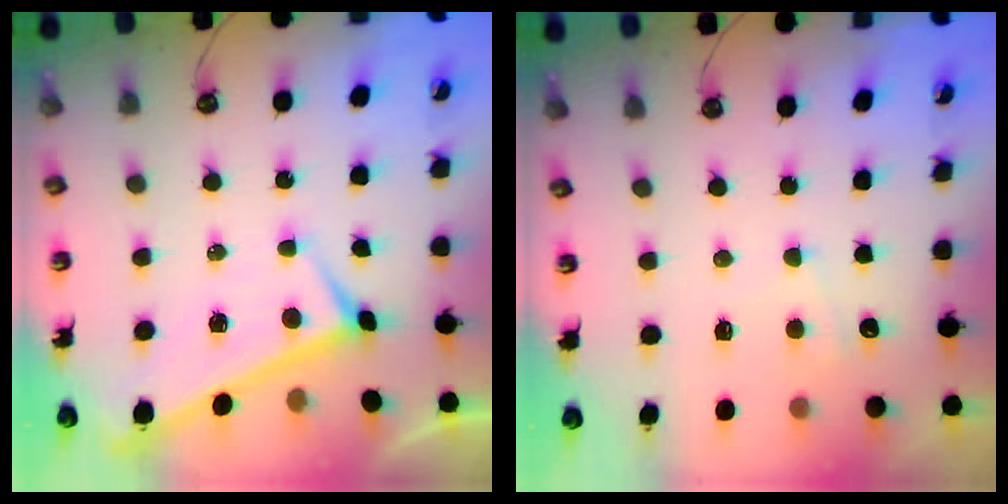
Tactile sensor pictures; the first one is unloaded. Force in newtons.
{"total": 2.9, "press": 2.8, "slide": 0.6}